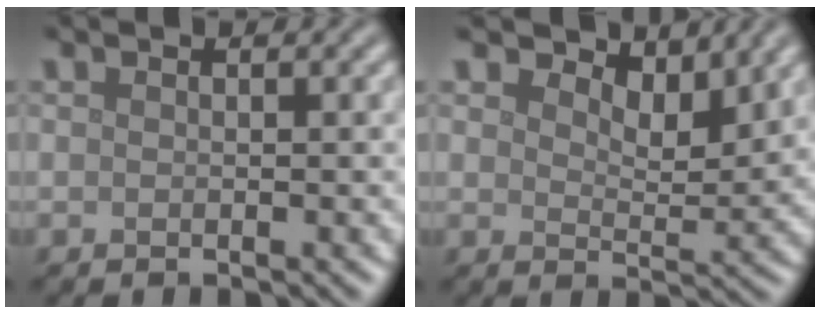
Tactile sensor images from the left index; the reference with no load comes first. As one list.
[{"total": 4.4, "force": [3.6, 1.7, 2.0], "torque": [-0.036, -0.003, 0.049]}]